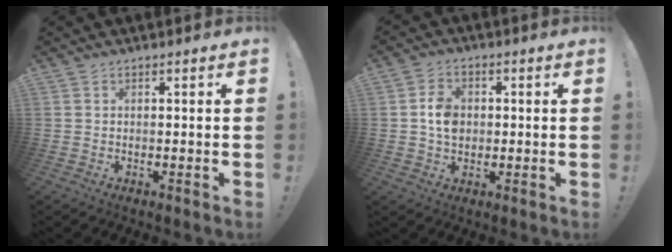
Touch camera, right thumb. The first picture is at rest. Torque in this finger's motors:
{"motor_torque": [0.04, -0.01, -0.37, -0.33, -0.01]}